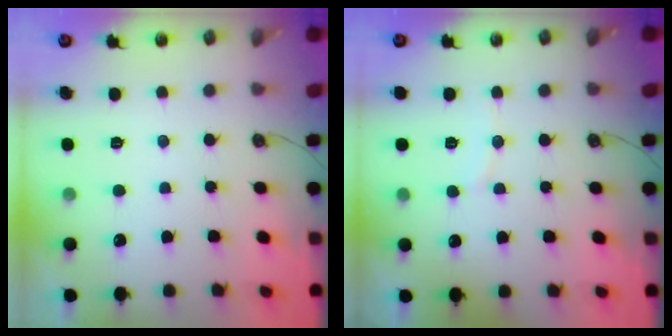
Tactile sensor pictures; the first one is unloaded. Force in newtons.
{"total": 4.4, "press": 4.4, "slide": 0.5}